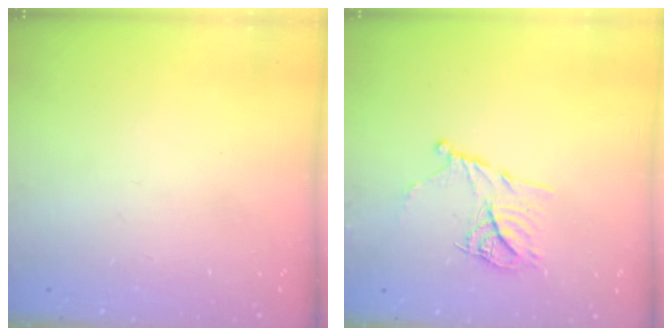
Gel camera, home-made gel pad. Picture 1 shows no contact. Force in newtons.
{"total": 11.8, "press": 11.8, "slide": 0.9}